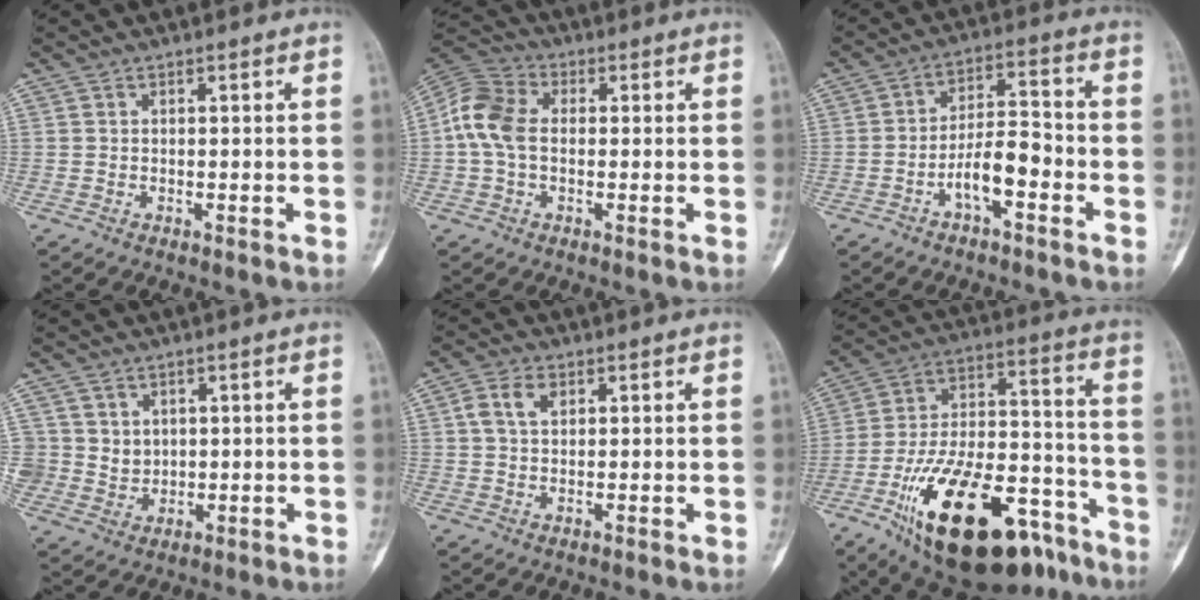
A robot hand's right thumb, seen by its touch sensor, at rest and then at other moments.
{"total": 9.2, "force": [0.1, 6.3, 6.6], "torque": [-0.139, 0.028, -0.007]}
{"total": 8.1, "force": [-3.4, 3.2, 6.6], "torque": [-0.109, 0.040, -0.063]}
{"total": 4.9, "force": [1.6, 4.5, 0.8], "torque": [0.011, -0.009, 0.037]}
{"total": 4.6, "force": [1.4, 3.0, 3.3], "torque": [-0.064, 0.005, 0.026]}
{"total": 30.2, "force": [-16.9, 13.3, 21.2], "torque": [-0.350, 0.073, -0.270]}